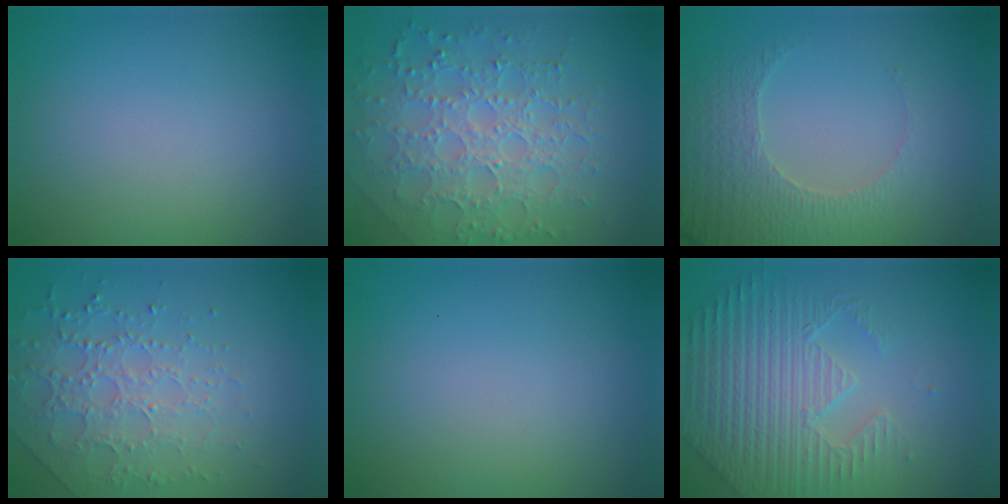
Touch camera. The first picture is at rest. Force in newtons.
{"total": 7.6, "press": 5.4, "slide": 5.3}
{"total": 3.8, "press": 3.6, "slide": 1.2}
{"total": 3.0, "press": 2.8, "slide": 1.1}
{"total": 0.0}
{"total": 5.6, "press": 4.9, "slide": 2.8}